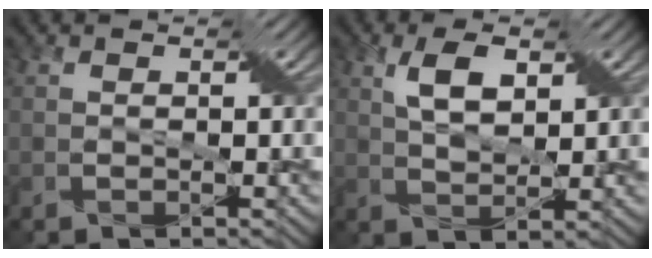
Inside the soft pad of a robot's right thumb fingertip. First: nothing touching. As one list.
[{"total": 4.5, "force": [2.3, 1.8, 3.4], "torque": [-0.070, 0.005, 0.042]}]